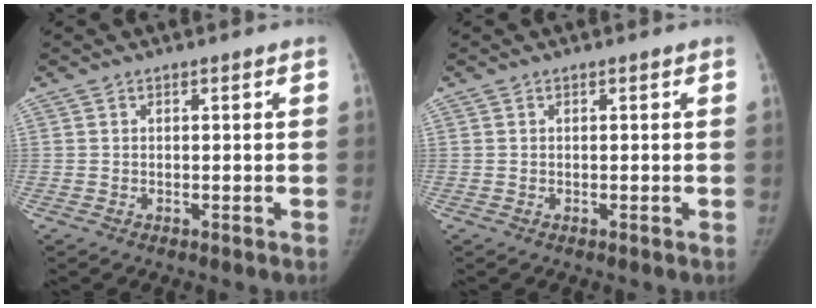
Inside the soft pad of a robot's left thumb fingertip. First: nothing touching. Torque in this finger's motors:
{"motor_torque": [0.12, -0.17, 0.07, -0.74, 0.09]}